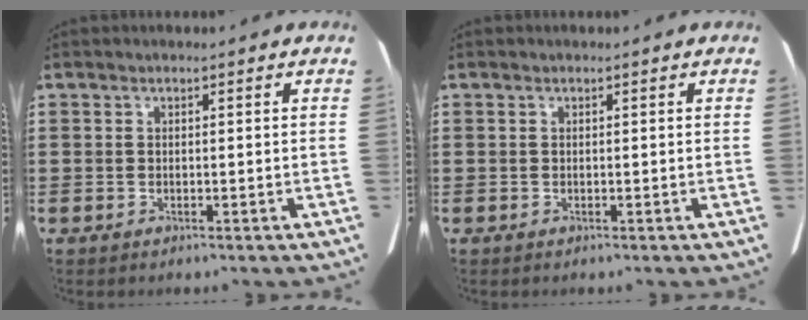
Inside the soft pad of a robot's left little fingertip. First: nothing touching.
{"total": 0.0}